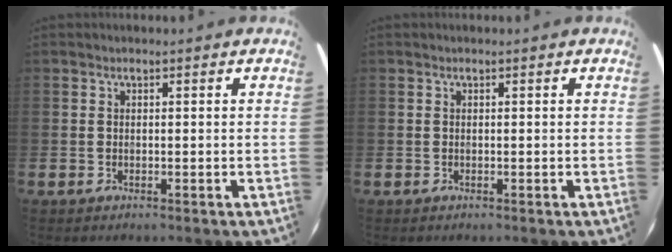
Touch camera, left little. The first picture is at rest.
{"total": 0.0}